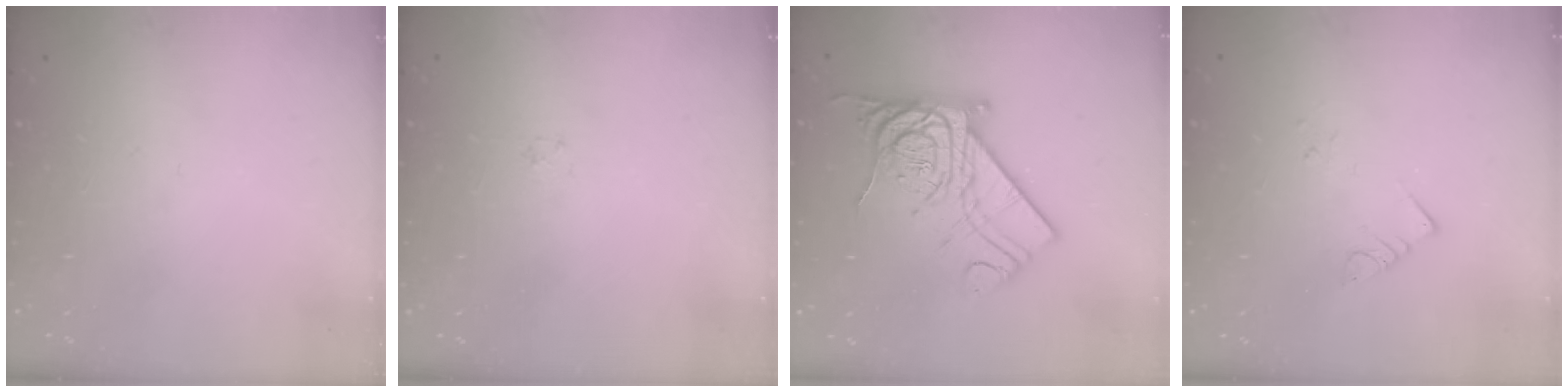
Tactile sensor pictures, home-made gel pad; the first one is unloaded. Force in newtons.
{"total": 0.8, "press": 0.8, "slide": 0.2}
{"total": 16.9, "press": 16.9, "slide": 1.2}
{"total": 2.8, "press": 2.8, "slide": 0.2}